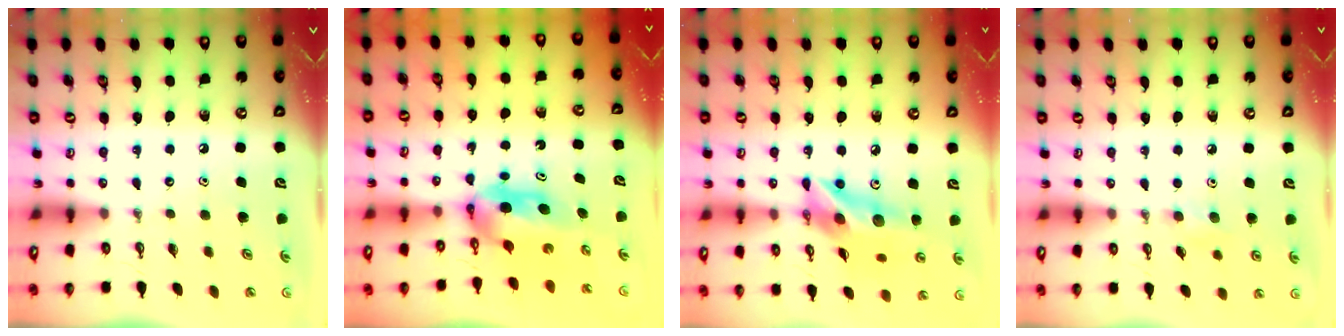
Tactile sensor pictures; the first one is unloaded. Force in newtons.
{"total": 5.6, "press": 5.4, "slide": 1.7}
{"total": 14.7, "press": 14.7, "slide": 1.3}
{"total": 7.8, "press": 6.9, "slide": 3.7}